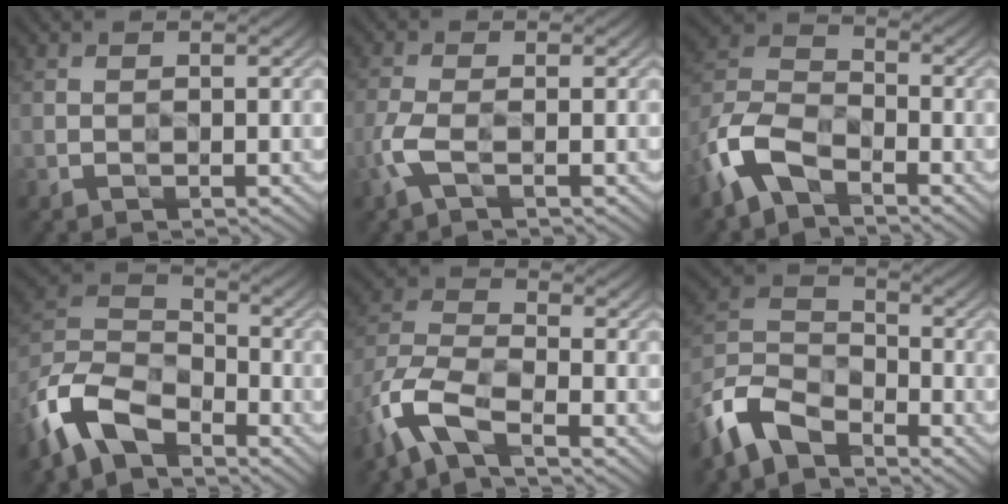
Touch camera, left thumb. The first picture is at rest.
{"total": 3.0, "force": [-1.3, 0.9, 2.5], "torque": [-0.073, 0.002, -0.033]}
{"total": 8.9, "force": [-5.6, 4.3, 5.5], "torque": [-0.134, -0.002, -0.135]}
{"total": 11.8, "force": [-8.1, 5.7, 6.4], "torque": [-0.162, -0.012, -0.181]}
{"total": 8.5, "force": [-5.5, 2.8, 5.9], "torque": [-0.142, -0.002, -0.129]}
{"total": 9.1, "force": [-6.9, 4.0, 4.2], "torque": [-0.103, -0.005, -0.161]}